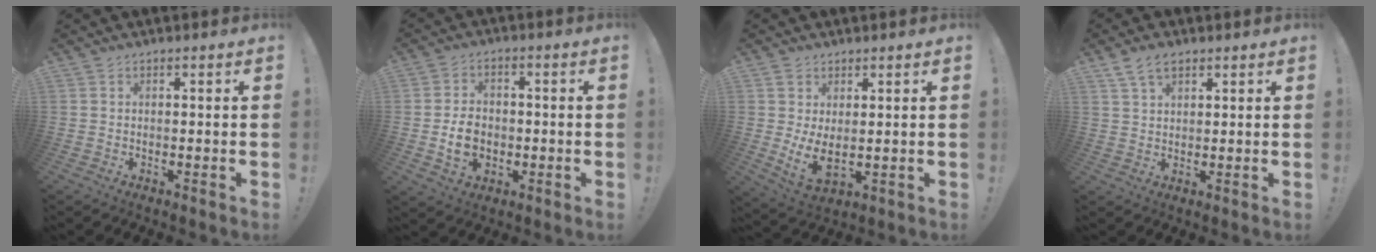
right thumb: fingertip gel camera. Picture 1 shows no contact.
{"total": 8.4, "force": [-1.4, 6.9, 4.7], "torque": [-0.059, 0.003, -0.025]}
{"total": 6.2, "force": [2.0, 3.3, 4.9], "torque": [-0.078, -0.022, 0.041]}
{"total": 5.8, "force": [3.6, 3.0, 3.3], "torque": [-0.059, -0.011, 0.069]}